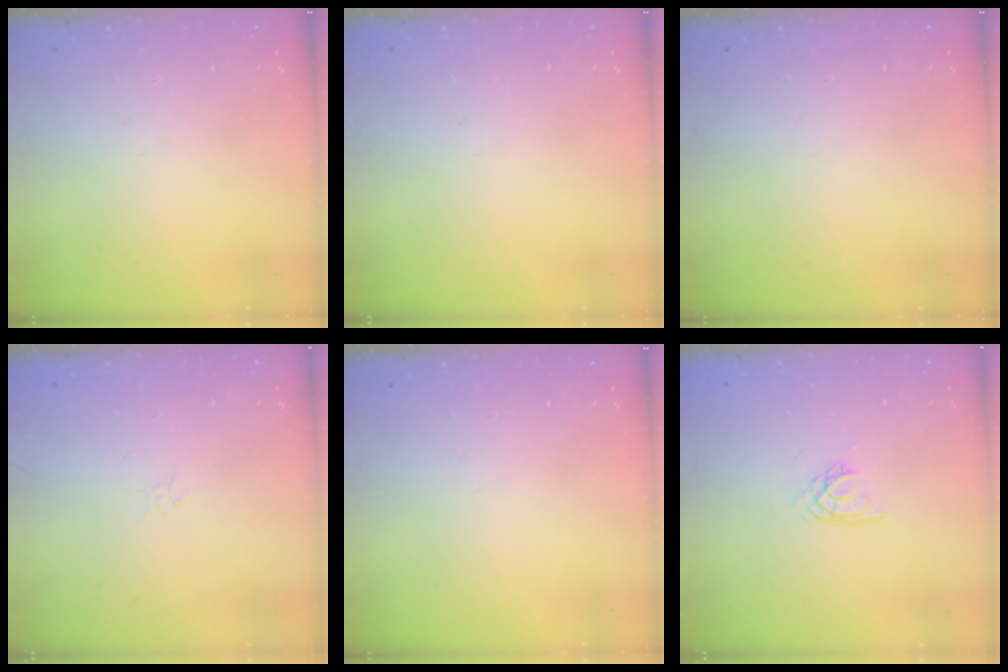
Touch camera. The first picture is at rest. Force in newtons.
{"total": 0.0}
{"total": 0.0}
{"total": 1.3, "press": 1.3, "slide": 0.1}
{"total": 0.0}
{"total": 1.8, "press": 1.8, "slide": 0.2}